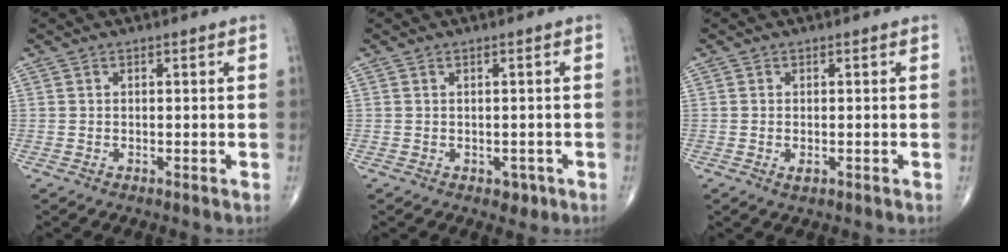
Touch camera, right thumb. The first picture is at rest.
{"total": 1.6, "force": [-0.5, 1.2, 1.0], "torque": [-0.005, 0.000, -0.002]}
{"total": 1.2, "force": [-0.3, 0.5, 1.0], "torque": [-0.018, -0.004, -0.004]}